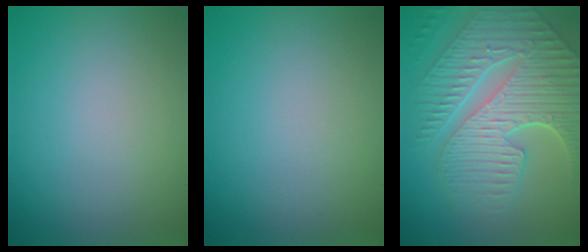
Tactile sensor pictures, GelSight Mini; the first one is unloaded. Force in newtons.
{"total": 0.0}
{"total": 9.8, "press": 6.5, "slide": 7.3}